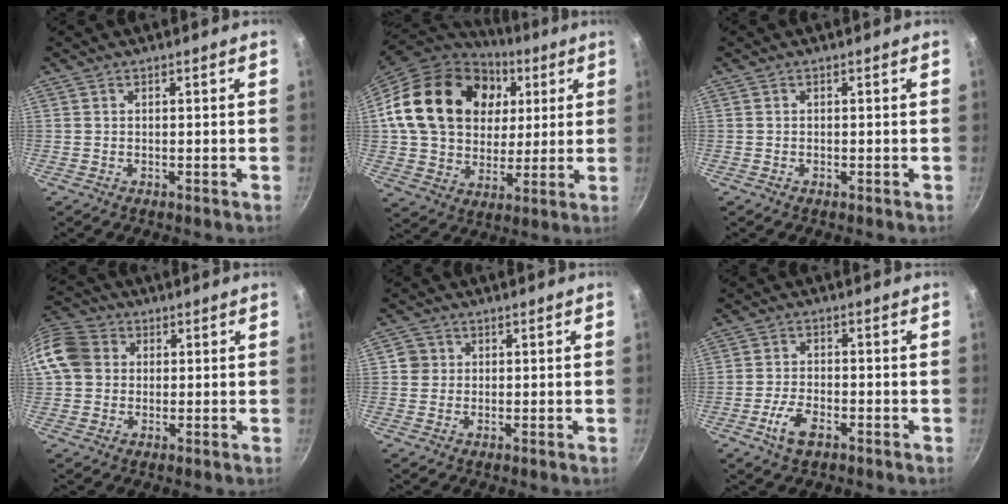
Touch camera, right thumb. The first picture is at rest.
{"total": 26.0, "force": [6.8, 19.6, 15.7], "torque": [-0.257, 0.010, 0.118]}
{"total": 0.0}
{"total": 12.3, "force": [1.7, 10.7, 6.0], "torque": [-0.112, 0.025, 0.018]}
{"total": 2.8, "force": [0.3, 2.8, 0.5], "torque": [0.010, 0.007, 0.000]}
{"total": 5.6, "force": [-2.8, 2.6, 4.1], "torque": [-0.081, 0.014, -0.054]}